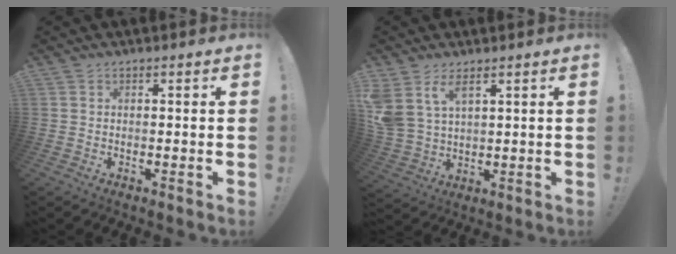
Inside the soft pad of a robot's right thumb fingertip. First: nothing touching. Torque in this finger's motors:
{"motor_torque": [0.23, 0.25, 0.92, 0.47, 0.09]}